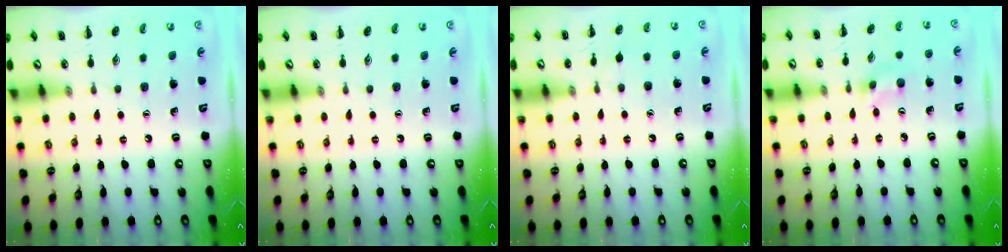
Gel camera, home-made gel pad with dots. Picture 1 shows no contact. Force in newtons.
{"total": 0.0}
{"total": 3.9, "press": 3.7, "slide": 1.3}
{"total": 1.6, "press": 1.5, "slide": 0.5}